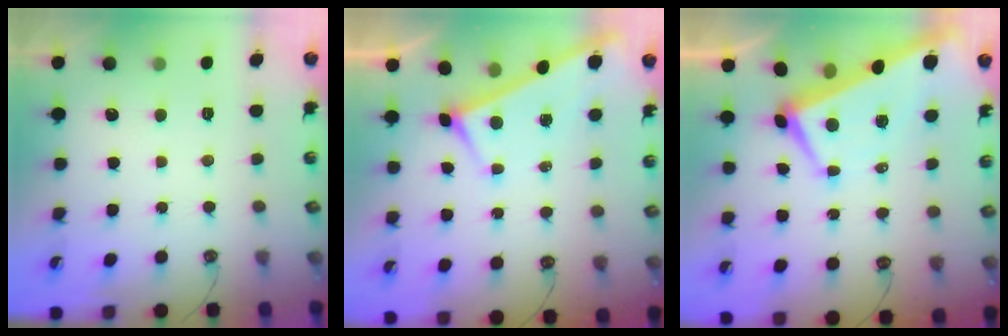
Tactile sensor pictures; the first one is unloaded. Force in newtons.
{"total": 4.0, "press": 4.0, "slide": 0.3}
{"total": 1.4, "press": 1.1, "slide": 0.8}